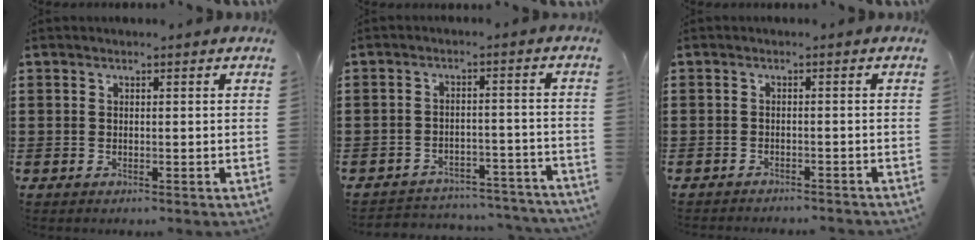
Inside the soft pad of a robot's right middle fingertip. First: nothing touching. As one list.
[{"total": 3.8, "force": [-3.7, 0.5, 0.3], "torque": [-0.010, 0.005, -0.081]}, {"total": 1.5, "force": [-1.5, 0.0, -0.2], "torque": [0.000, 0.004, -0.032]}]